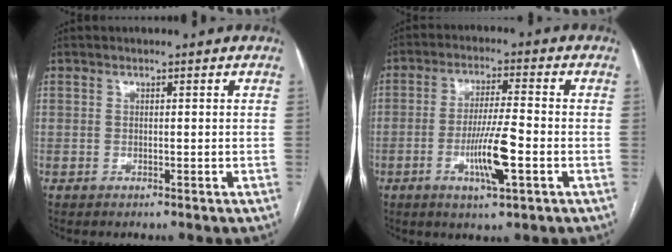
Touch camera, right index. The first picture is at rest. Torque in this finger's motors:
{"motor_torque": [0.24, -0.01, 0.21, 0.17]}